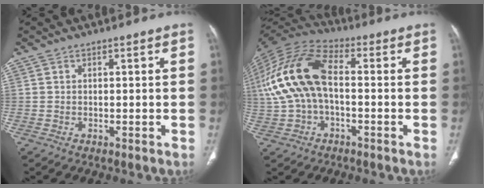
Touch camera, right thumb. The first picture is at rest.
{"total": 17.6, "force": [0.2, 9.9, 14.6], "torque": [-0.315, 0.037, 0.000]}